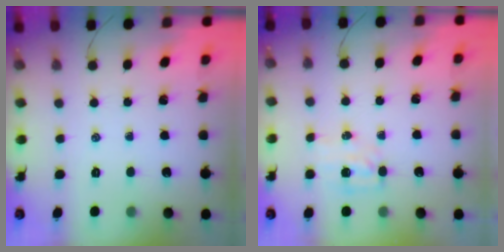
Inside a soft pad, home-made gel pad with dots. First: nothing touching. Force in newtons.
{"total": 4.5, "press": 4.3, "slide": 1.0}